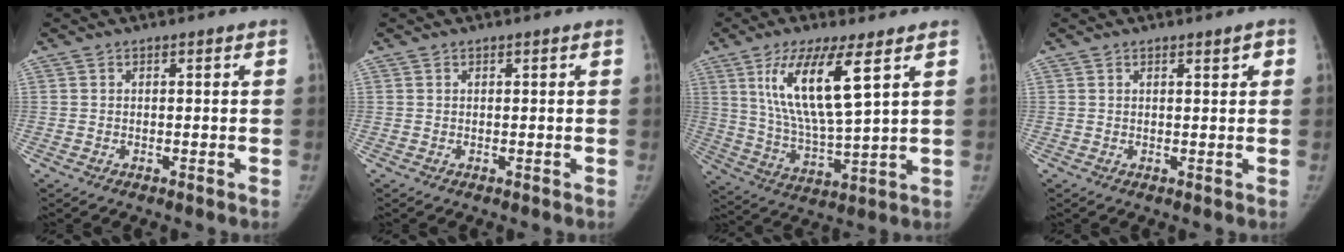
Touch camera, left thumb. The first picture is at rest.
{"total": 0.0}
{"total": 15.0, "force": [6.3, 3.5, 13.1], "torque": [-0.257, -0.037, 0.125]}
{"total": 1.2, "force": [0.5, 0.3, 1.0], "torque": [-0.008, 0.002, 0.005]}